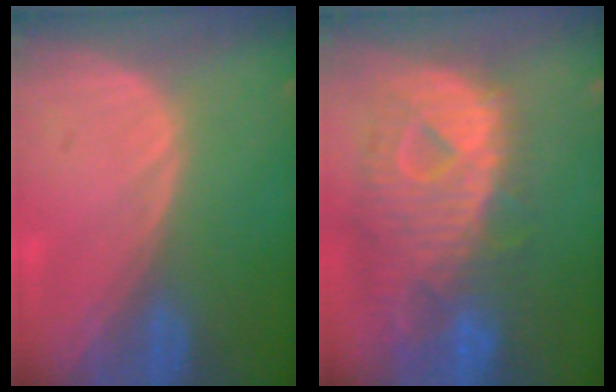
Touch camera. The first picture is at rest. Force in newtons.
{"total": 12.5, "press": 10.8, "slide": 6.4}